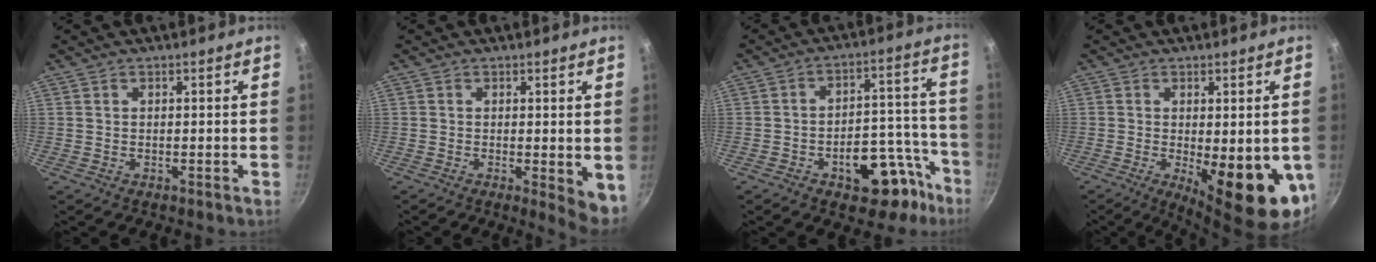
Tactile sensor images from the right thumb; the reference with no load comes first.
{"total": 5.0, "force": [-0.4, 1.8, 4.7], "torque": [-0.053, -0.008, -0.003]}
{"total": 15.8, "force": [-8.4, 8.8, 10.1], "torque": [-0.065, 0.069, -0.108]}
{"total": 14.6, "force": [-2.9, 5.1, 13.4], "torque": [-0.155, -0.019, -0.025]}